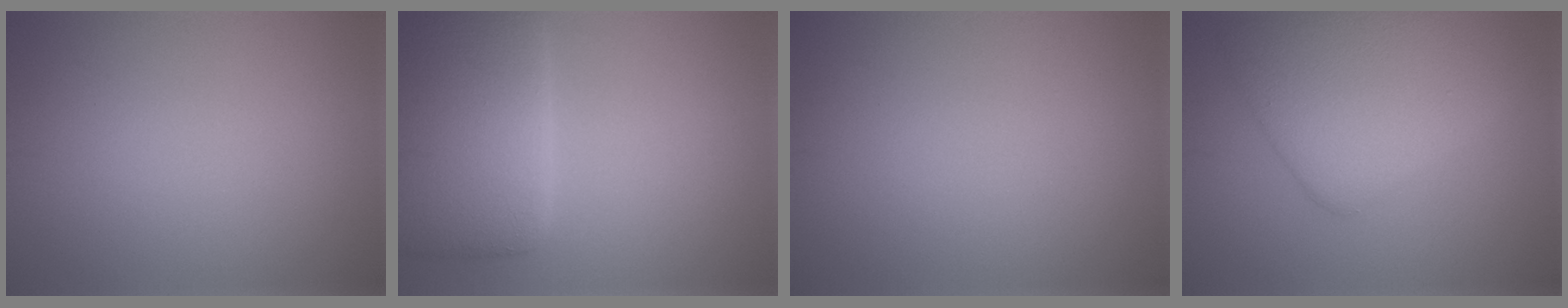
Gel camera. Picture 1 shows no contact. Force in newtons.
{"total": 9.0, "press": 9.0, "slide": 0.3}
{"total": 0.0}
{"total": 7.0, "press": 7.0, "slide": 0.4}